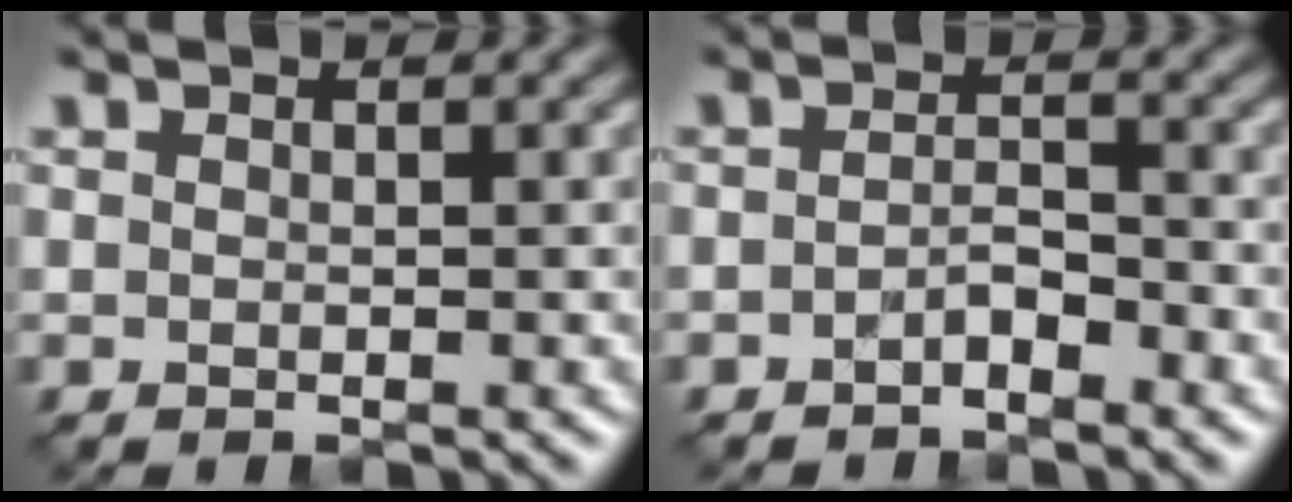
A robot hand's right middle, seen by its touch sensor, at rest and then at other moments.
{"total": 1.6, "force": [-1.1, 0.6, 1.1], "torque": [-0.021, 0.004, -0.022]}